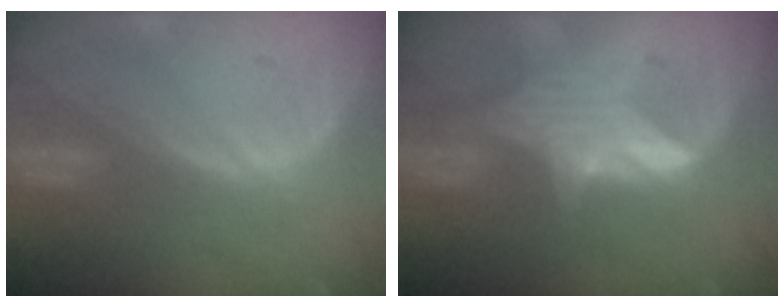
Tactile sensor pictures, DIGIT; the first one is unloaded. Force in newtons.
{"total": 5.8, "press": 5.6, "slide": 1.5}